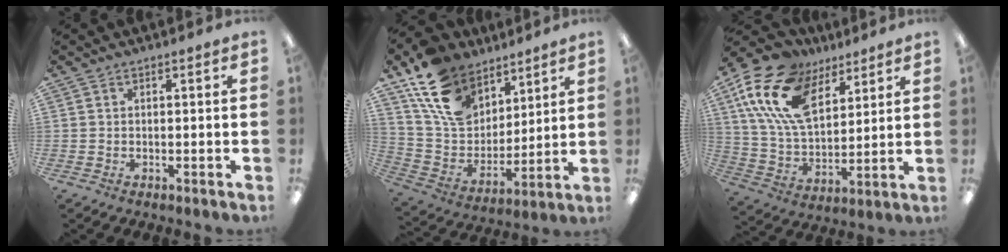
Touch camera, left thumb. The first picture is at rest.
{"total": 17.8, "force": [10.8, 11.8, 7.8], "torque": [-0.147, -0.050, 0.208]}
{"total": 19.7, "force": [10.8, 11.1, 12.1], "torque": [-0.264, -0.036, 0.200]}